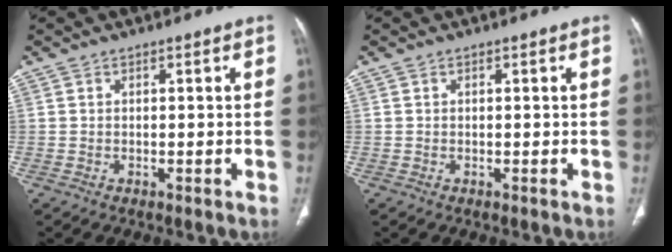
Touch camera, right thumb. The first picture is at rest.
{"total": 0.0}